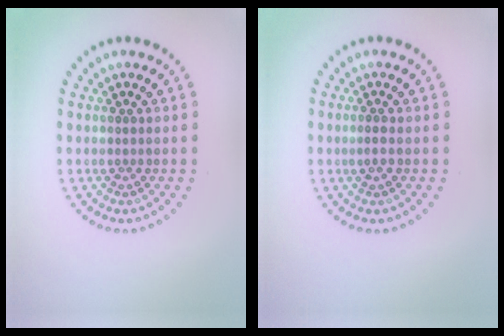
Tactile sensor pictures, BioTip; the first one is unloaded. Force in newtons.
{"total": 0.8, "press": 0.8, "slide": 0.3}